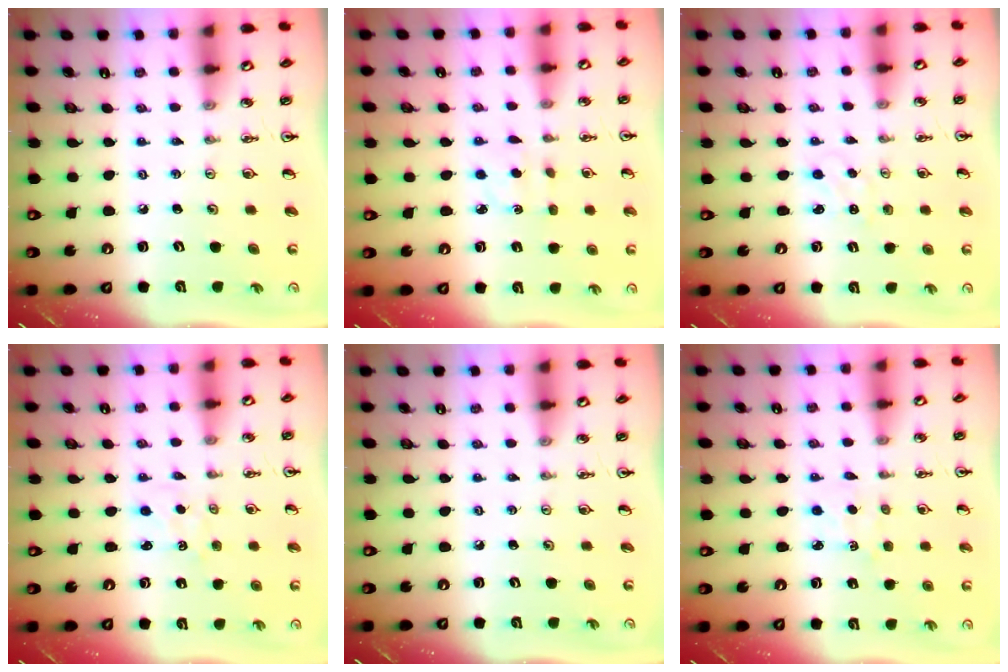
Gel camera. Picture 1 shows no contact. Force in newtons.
{"total": 2.2, "press": 2.1, "slide": 0.6}
{"total": 0.0}
{"total": 1.2, "press": 1.1, "slide": 0.2}
{"total": 0.0}
{"total": 2.3, "press": 2.3, "slide": 0.3}